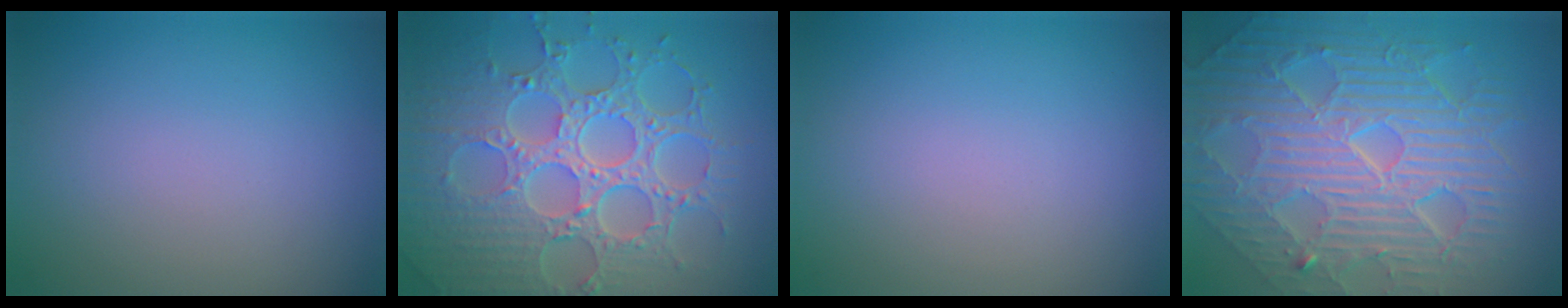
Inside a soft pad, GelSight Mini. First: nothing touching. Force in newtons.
{"total": 8.8, "press": 6.6, "slide": 5.8}
{"total": 0.0}
{"total": 11.1, "press": 7.2, "slide": 8.5}